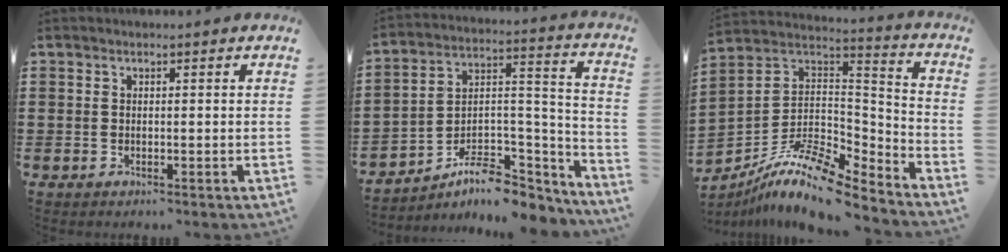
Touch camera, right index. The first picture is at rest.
{"total": 7.9, "force": [-6.0, 3.5, 3.8], "torque": [-0.063, 0.006, -0.110]}
{"total": 11.9, "force": [-9.3, 2.9, 6.9], "torque": [-0.135, 0.014, -0.184]}